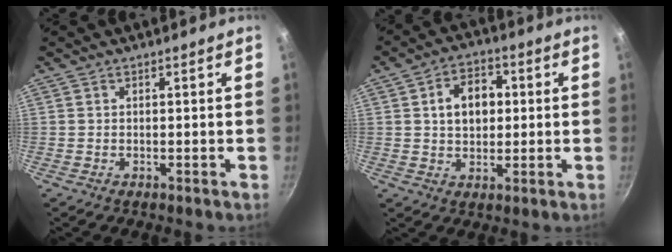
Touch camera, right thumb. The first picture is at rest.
{"total": 8.7, "force": [1.4, 6.2, 6.0], "torque": [-0.068, 0.011, 0.017]}